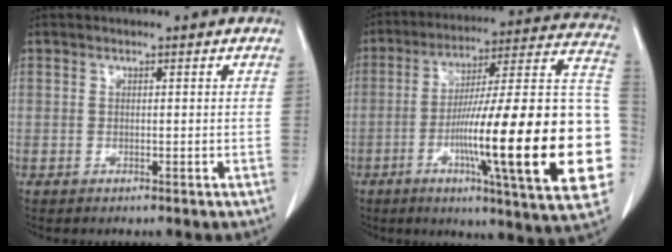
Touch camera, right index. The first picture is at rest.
{"total": 31.1, "force": [-6.6, 2.7, 30.2], "torque": [-0.358, 0.000, -0.108]}